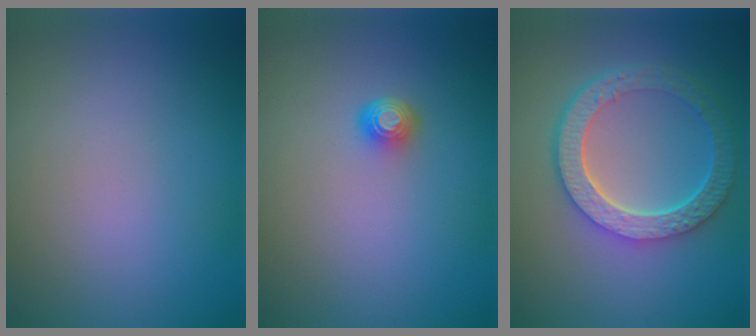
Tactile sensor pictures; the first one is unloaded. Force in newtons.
{"total": 1.5, "press": 1.1, "slide": 1.1}
{"total": 6.1, "press": 4.6, "slide": 4.1}